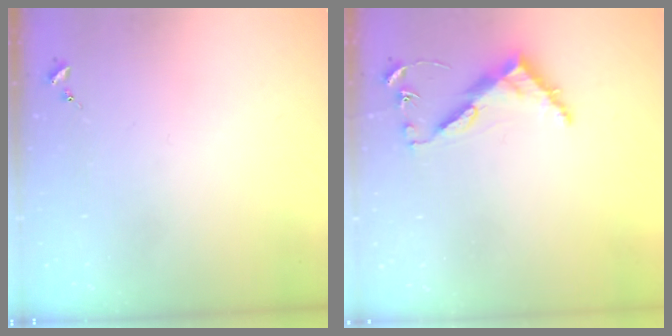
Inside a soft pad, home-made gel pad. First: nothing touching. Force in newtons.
{"total": 8.2, "press": 8.1, "slide": 0.6}